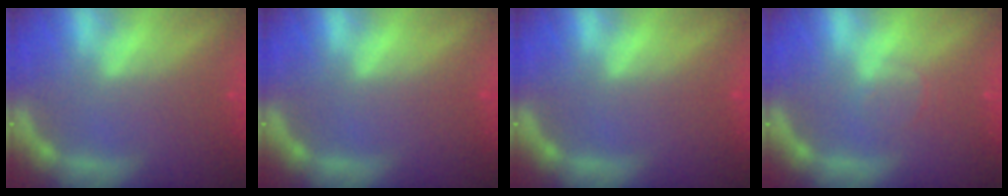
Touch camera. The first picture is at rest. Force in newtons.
{"total": 0.0}
{"total": 0.0}
{"total": 1.4}